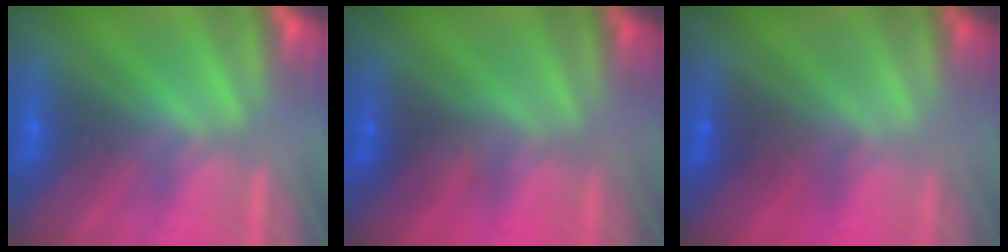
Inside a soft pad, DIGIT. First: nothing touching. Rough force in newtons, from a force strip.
{"total": 2.1}
{"total": 1.5}